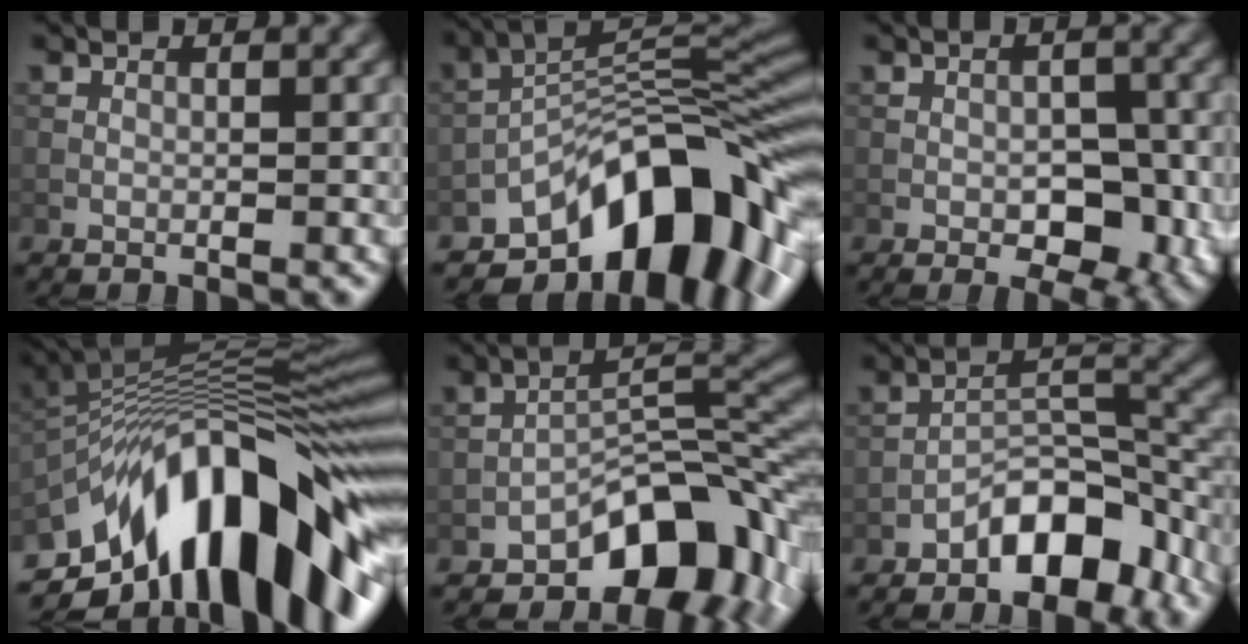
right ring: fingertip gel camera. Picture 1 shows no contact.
{"total": 13.4, "force": [-7.5, 6.0, 9.4], "torque": [-0.133, 0.017, -0.130]}
{"total": 5.4, "force": [-1.3, 3.1, 4.1], "torque": [-0.047, -0.006, -0.020]}
{"total": 15.8, "force": [-6.7, 6.4, 12.8], "torque": [-0.188, 0.038, -0.131]}
{"total": 10.3, "force": [-6.0, 5.0, 6.6], "torque": [-0.074, 0.014, -0.111]}
{"total": 6.7, "force": [-4.2, 3.0, 4.3], "torque": [-0.055, 0.015, -0.076]}